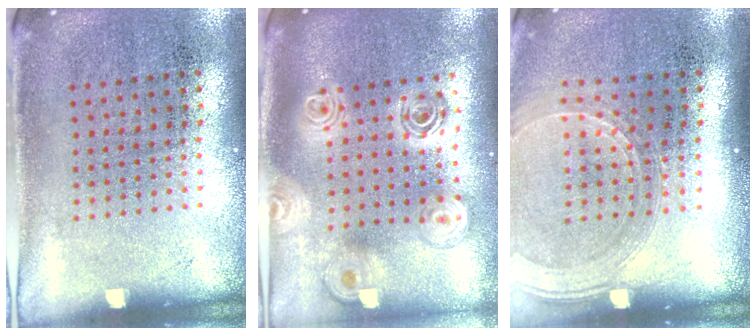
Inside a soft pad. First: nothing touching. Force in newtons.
{"total": 2.3, "press": 1.8, "slide": 1.4}
{"total": 1.7, "press": 1.5, "slide": 0.7}